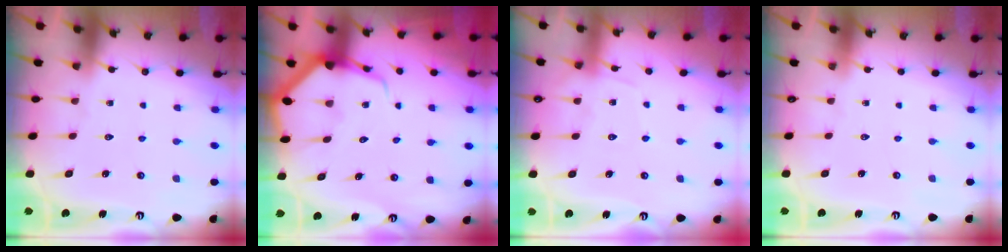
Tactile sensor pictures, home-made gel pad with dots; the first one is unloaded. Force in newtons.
{"total": 6.9, "press": 6.9, "slide": 0.8}
{"total": 6.5, "press": 6.4, "slide": 0.8}
{"total": 0.0}